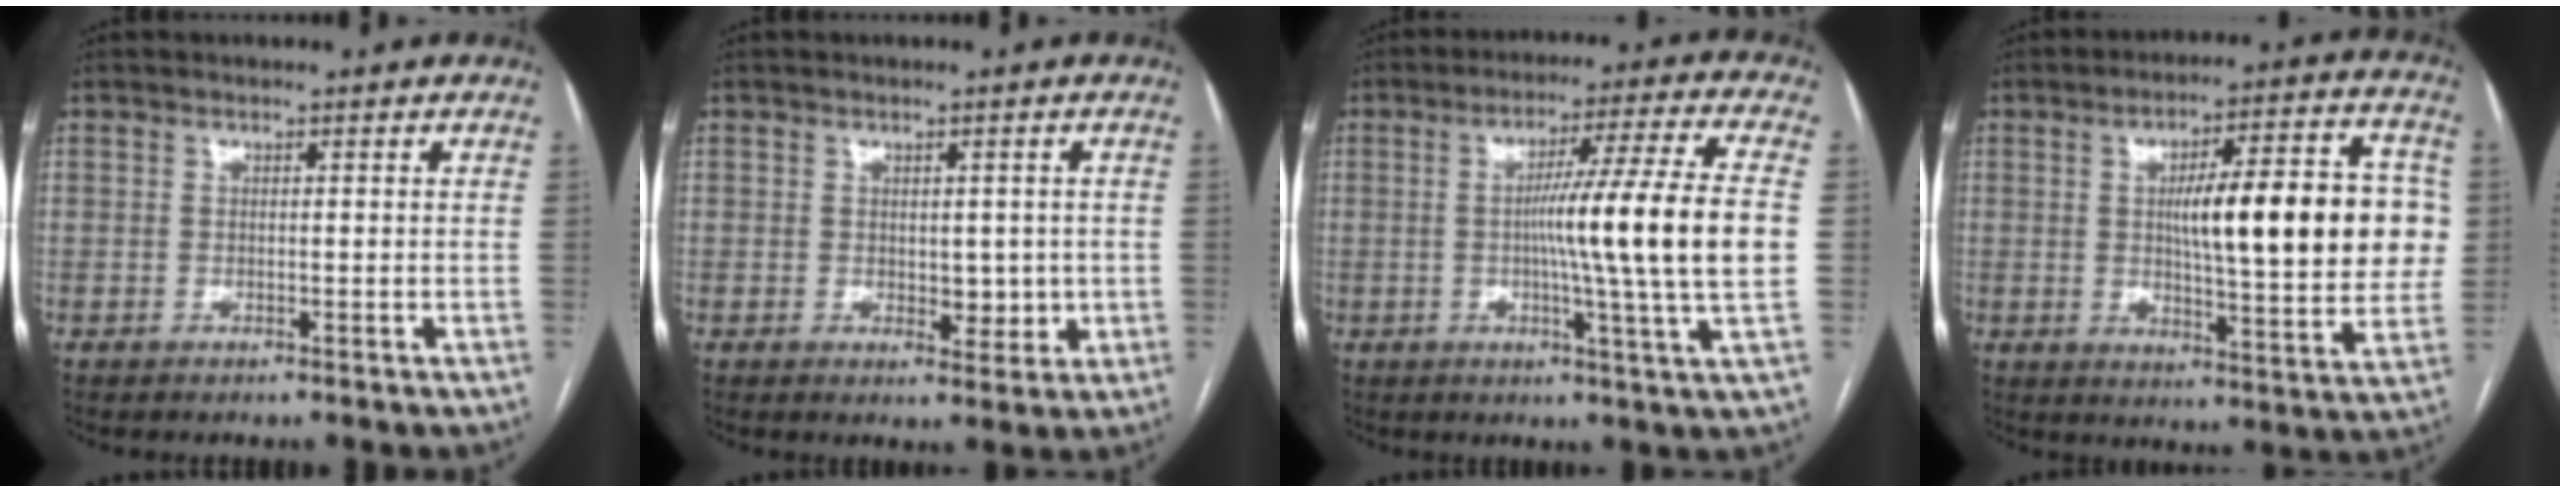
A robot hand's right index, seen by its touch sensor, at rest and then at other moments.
{"total": 3.8, "force": [-0.1, 2.3, 3.0], "torque": [-0.034, -0.002, 0.008]}
{"total": 15.3, "force": [-0.4, -2.1, 15.1], "torque": [-0.240, -0.006, -0.014]}
{"total": 19.2, "force": [2.0, 4.1, 18.7], "torque": [-0.257, 0.027, 0.035]}